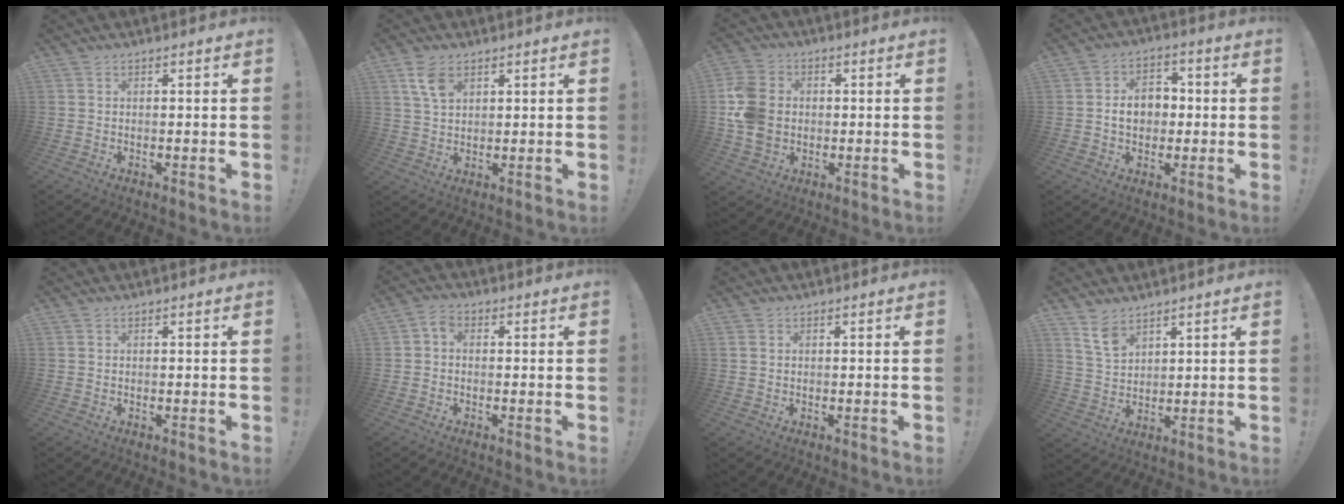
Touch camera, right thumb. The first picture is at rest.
{"total": 6.5, "force": [3.3, 3.6, 4.3], "torque": [-0.076, -0.010, 0.063]}
{"total": 14.5, "force": [0.2, 11.5, 8.8], "torque": [-0.183, 0.006, 0.005]}
{"total": 9.3, "force": [0.1, 7.2, 5.9], "torque": [-0.093, 0.013, 0.004]}
{"total": 0.0}
{"total": 2.5, "force": [-0.6, 1.7, 1.8], "torque": [-0.033, 0.009, -0.010]}
{"total": 1.0, "force": [0.5, 0.7, 0.4], "torque": [-0.004, 0.000, 0.009]}
{"total": 7.1, "force": [5.3, 3.6, 3.1], "torque": [-0.055, -0.026, 0.100]}